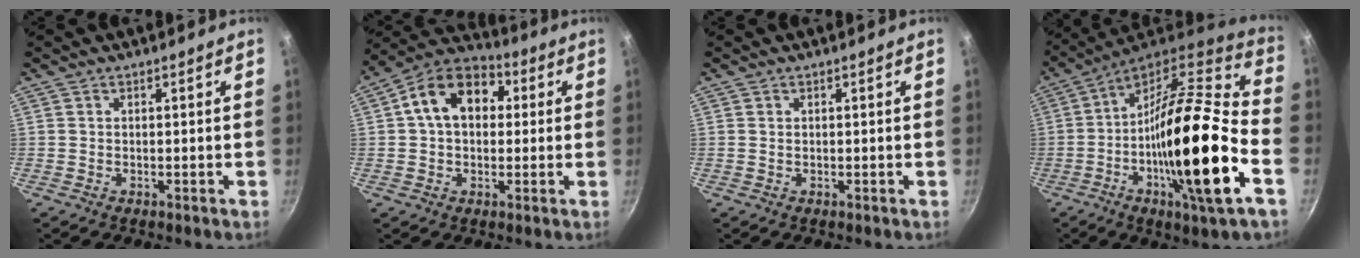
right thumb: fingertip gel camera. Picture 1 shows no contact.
{"total": 13.9, "force": [2.5, 9.8, 9.4], "torque": [-0.120, 0.029, 0.020]}
{"total": 0.0}
{"total": 27.1, "force": [-7.5, 5.6, 25.4], "torque": [-0.396, 0.010, -0.142]}